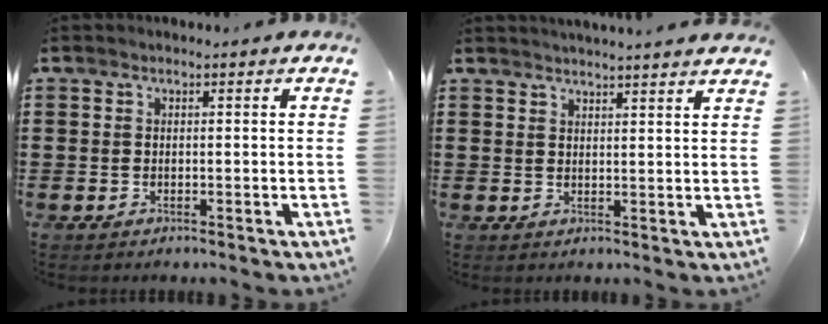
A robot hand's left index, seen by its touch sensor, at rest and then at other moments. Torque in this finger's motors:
{"motor_torque": [0.59, -0.59, 0.41, 0.10]}